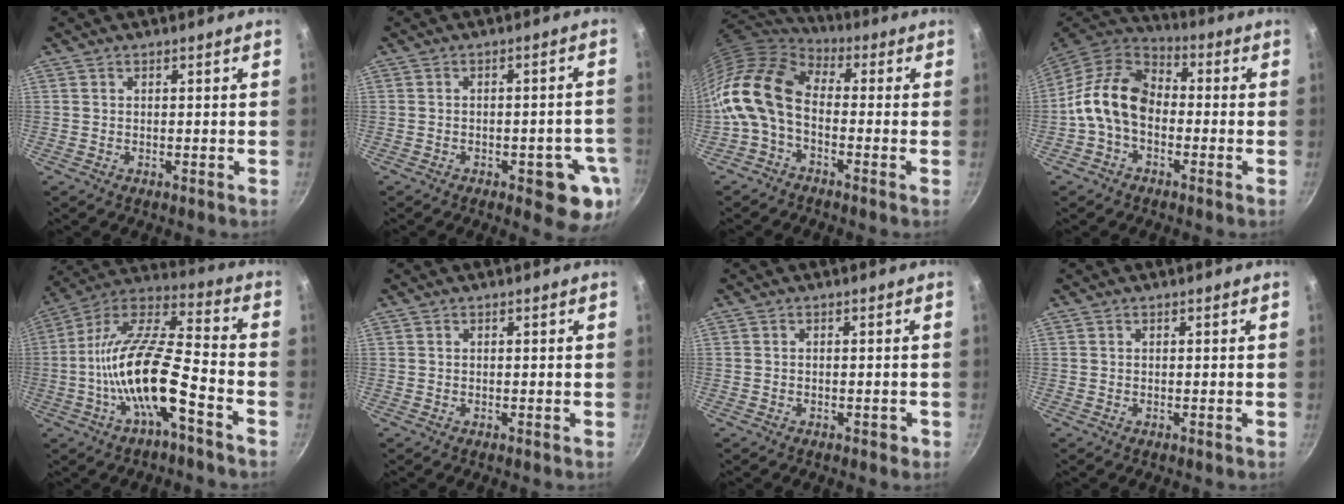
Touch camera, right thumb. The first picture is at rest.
{"total": 9.3, "force": [-3.7, 3.8, 7.7], "torque": [-0.054, 0.015, -0.042]}
{"total": 14.4, "force": [-1.9, 9.0, 11.0], "torque": [-0.208, 0.031, -0.057]}
{"total": 12.6, "force": [-1.5, 8.9, 8.9], "torque": [-0.137, 0.037, -0.049]}
{"total": 18.0, "force": [-6.5, 5.6, 15.9], "torque": [-0.292, 0.050, -0.133]}
{"total": 0.0}
{"total": 1.2, "force": [-0.6, 0.8, 0.7], "torque": [-0.006, 0.010, -0.002]}
{"total": 0.0}